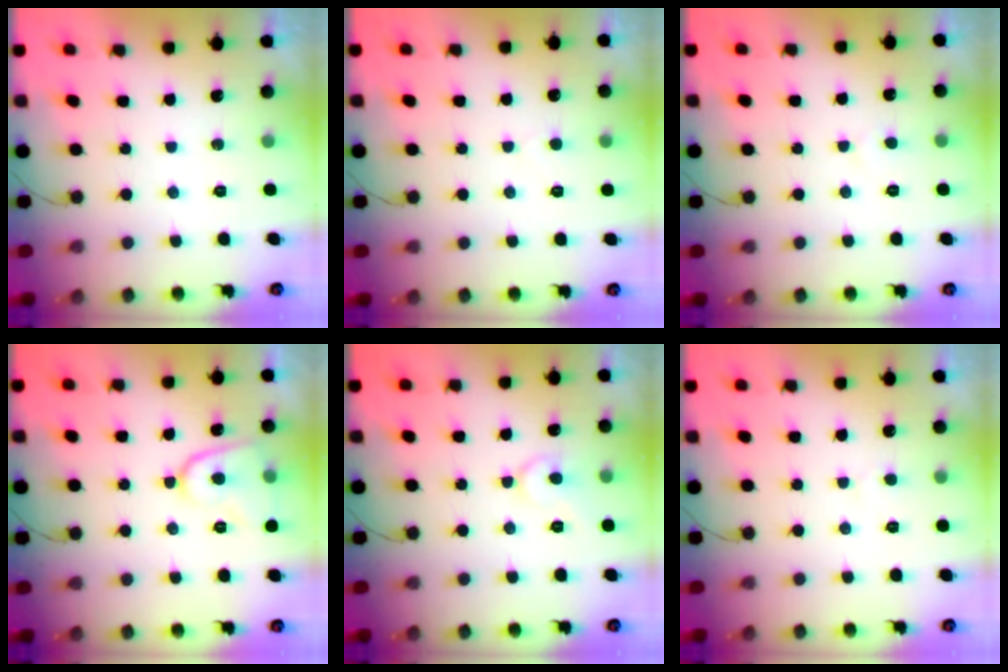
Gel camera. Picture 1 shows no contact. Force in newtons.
{"total": 2.9, "press": 2.9, "slide": 0.3}
{"total": 1.1, "press": 1.1, "slide": 0.1}
{"total": 9.8, "press": 9.7, "slide": 1.1}
{"total": 6.7, "press": 6.6, "slide": 0.7}
{"total": 2.7, "press": 2.7, "slide": 0.2}